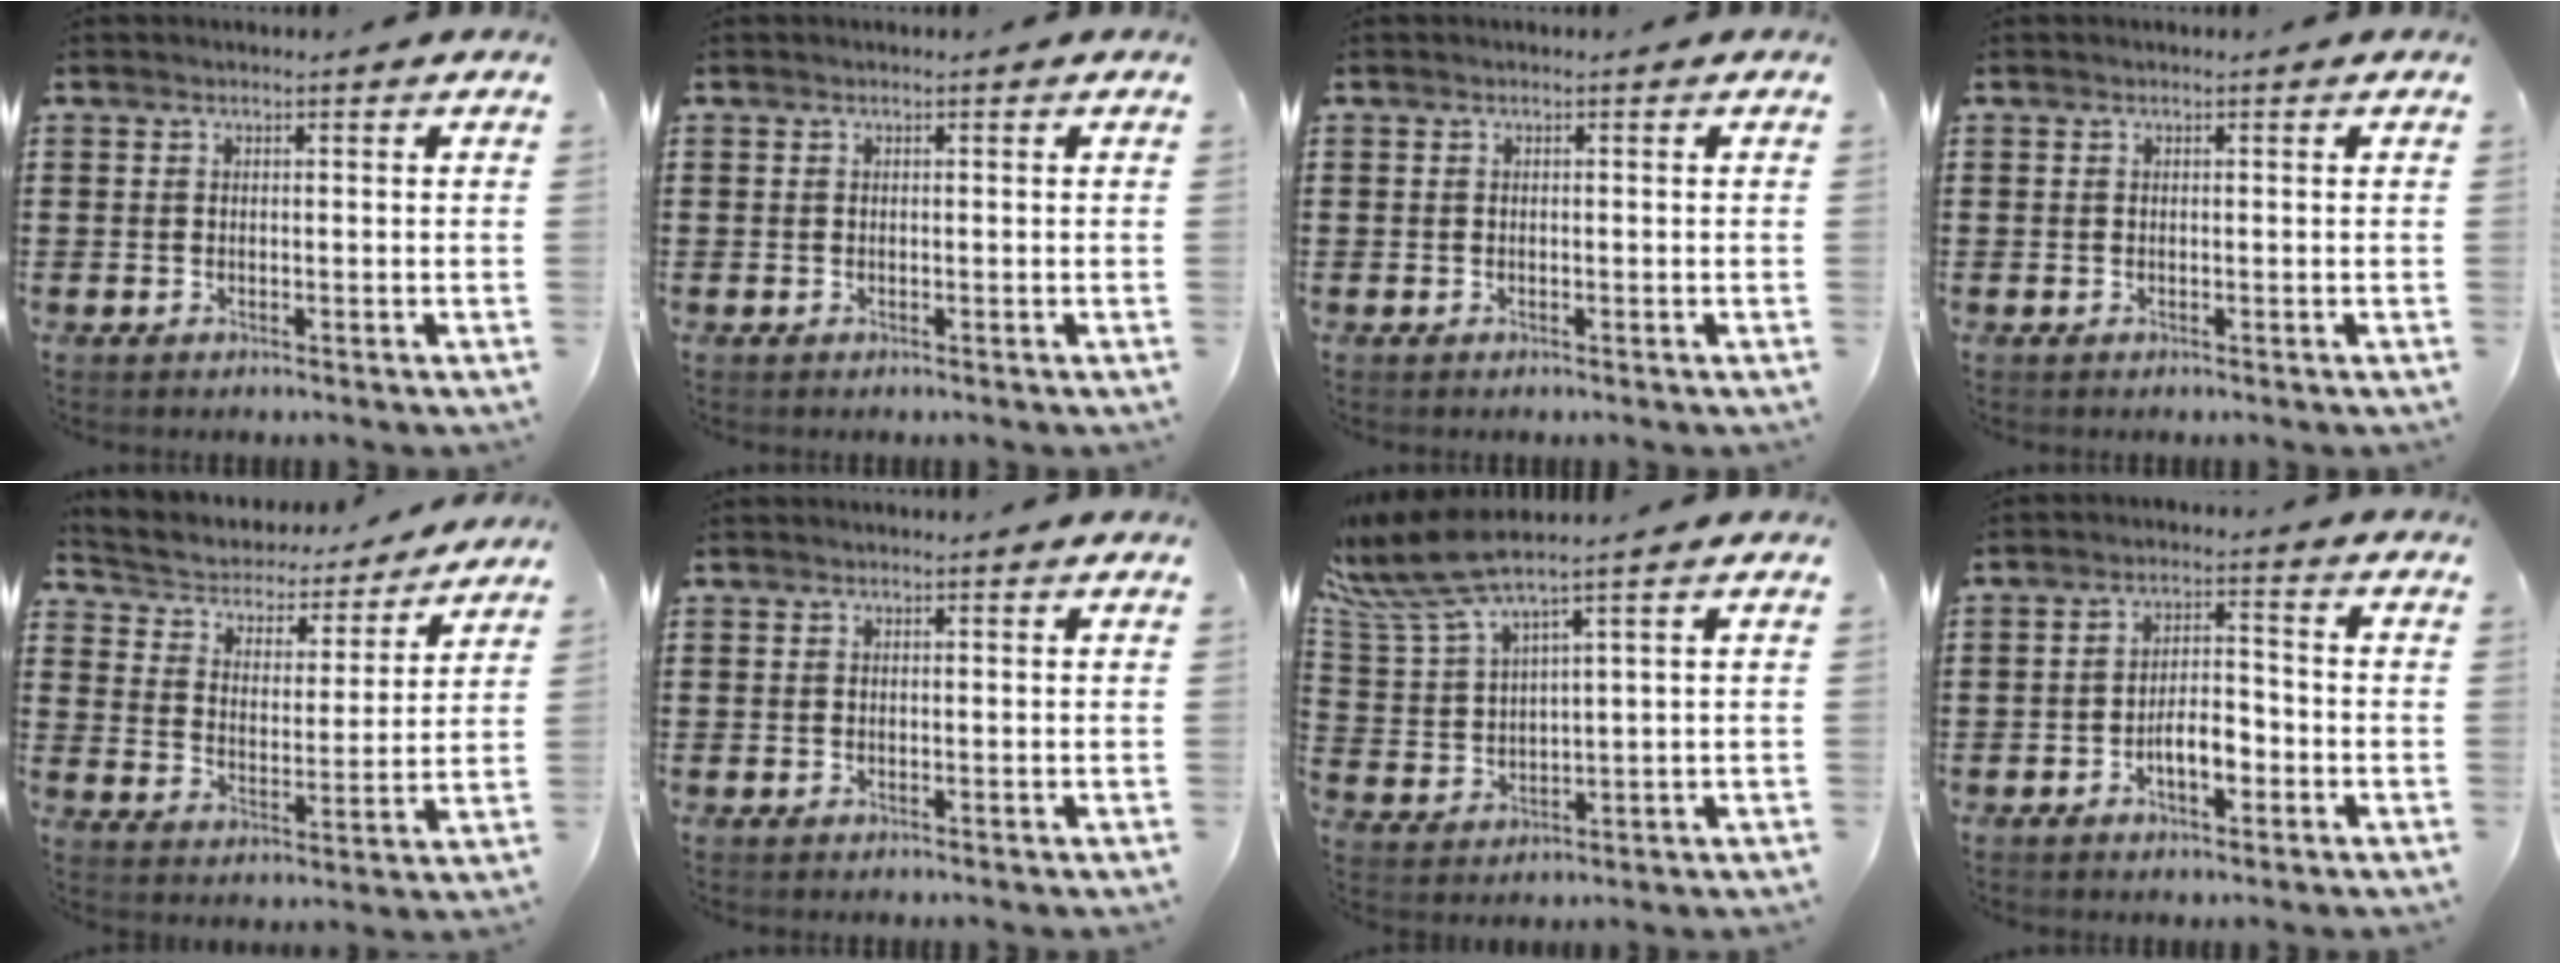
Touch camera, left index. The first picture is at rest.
{"total": 0.0}
{"total": 0.0}
{"total": 0.0}
{"total": 3.5, "force": [3.4, 1.0, 0.2], "torque": [-0.029, -0.030, 0.048]}
{"total": 0.0}
{"total": 7.0, "force": [5.4, 0.5, 4.4], "torque": [-0.115, -0.025, 0.093]}
{"total": 5.2, "force": [-2.3, 2.2, 4.1], "torque": [-0.078, 0.009, -0.046]}